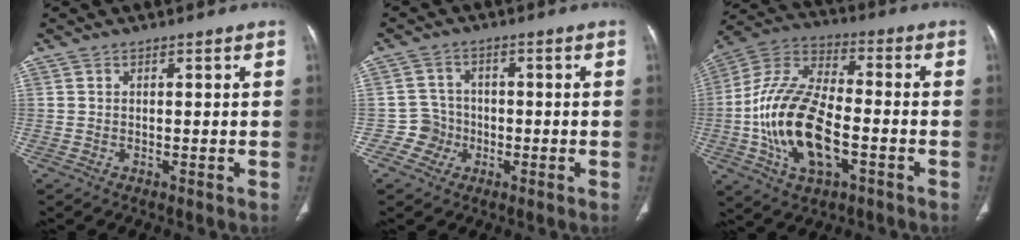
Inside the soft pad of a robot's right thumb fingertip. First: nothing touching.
{"total": 4.3, "force": [-1.6, 4.0, -0.2], "torque": [0.031, 0.016, -0.035]}
{"total": 19.3, "force": [-4.4, 9.7, 16.1], "torque": [-0.314, 0.027, -0.080]}